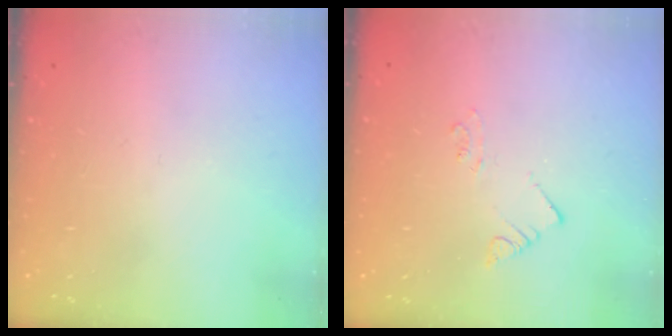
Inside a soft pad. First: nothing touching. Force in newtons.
{"total": 2.2, "press": 2.2, "slide": 0.1}